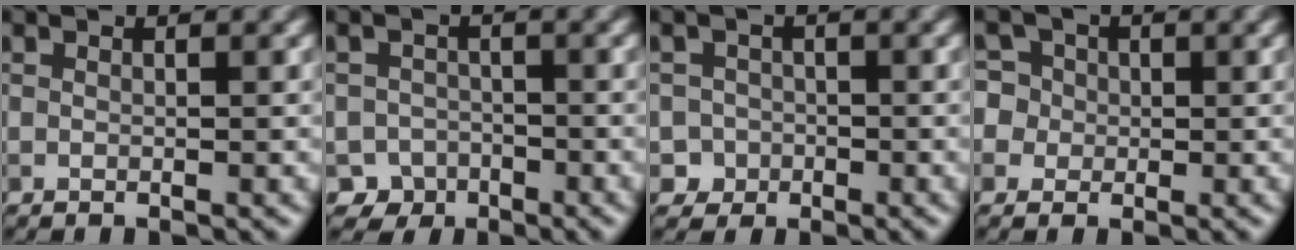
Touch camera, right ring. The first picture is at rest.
{"total": 3.2, "force": [-2.0, 2.5, 0.1], "torque": [0.018, 0.002, -0.032]}
{"total": 2.6, "force": [-1.1, 2.4, -0.1], "torque": [0.030, 0.004, -0.020]}
{"total": 5.9, "force": [1.3, 5.4, 1.9], "torque": [-0.028, 0.044, -0.007]}